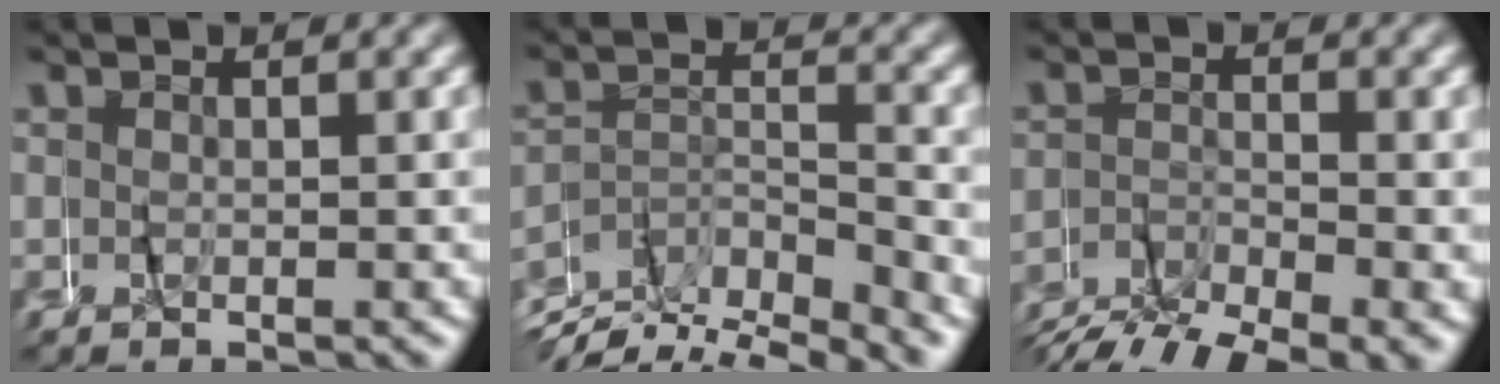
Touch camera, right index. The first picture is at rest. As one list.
[{"total": 5.8, "force": [-3.6, 2.9, 3.6], "torque": [-0.039, 0.013, -0.077]}, {"total": 4.2, "force": [-3.9, 0.7, 1.4], "torque": [-0.010, 0.002, -0.075]}]